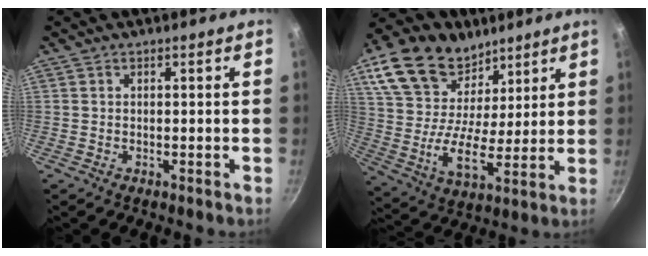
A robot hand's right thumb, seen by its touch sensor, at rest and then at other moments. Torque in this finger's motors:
{"motor_torque": [0.48, 1.01, 0.55, 0.16, 0.21]}